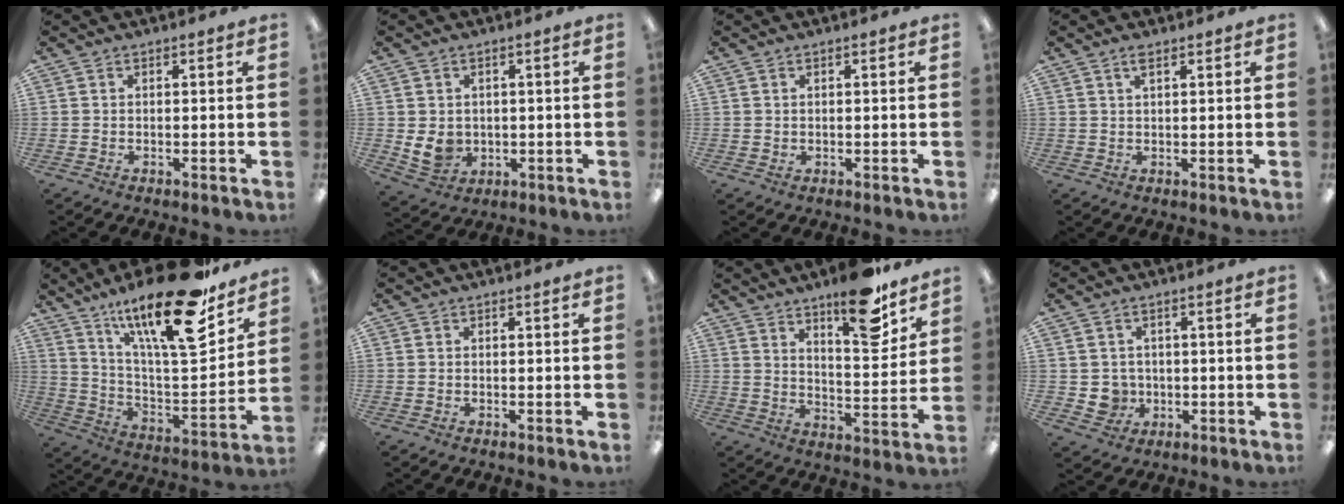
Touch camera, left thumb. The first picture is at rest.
{"total": 5.7, "force": [0.3, 5.0, 2.7], "torque": [-0.058, -0.002, 0.008]}
{"total": 0.7, "force": [0.5, 0.4, 0.3], "torque": [-0.007, 0.003, 0.008]}
{"total": 2.9, "force": [1.9, 0.8, 2.0], "torque": [-0.046, 0.004, 0.033]}
{"total": 25.3, "force": [17.2, 6.9, 17.1], "torque": [-0.278, -0.105, 0.282]}
{"total": 0.0}
{"total": 15.5, "force": [11.6, 4.7, 9.1], "torque": [-0.120, -0.078, 0.192]}
{"total": 4.1, "force": [0.1, 4.0, 1.0], "torque": [-0.017, 0.006, 0.005]}